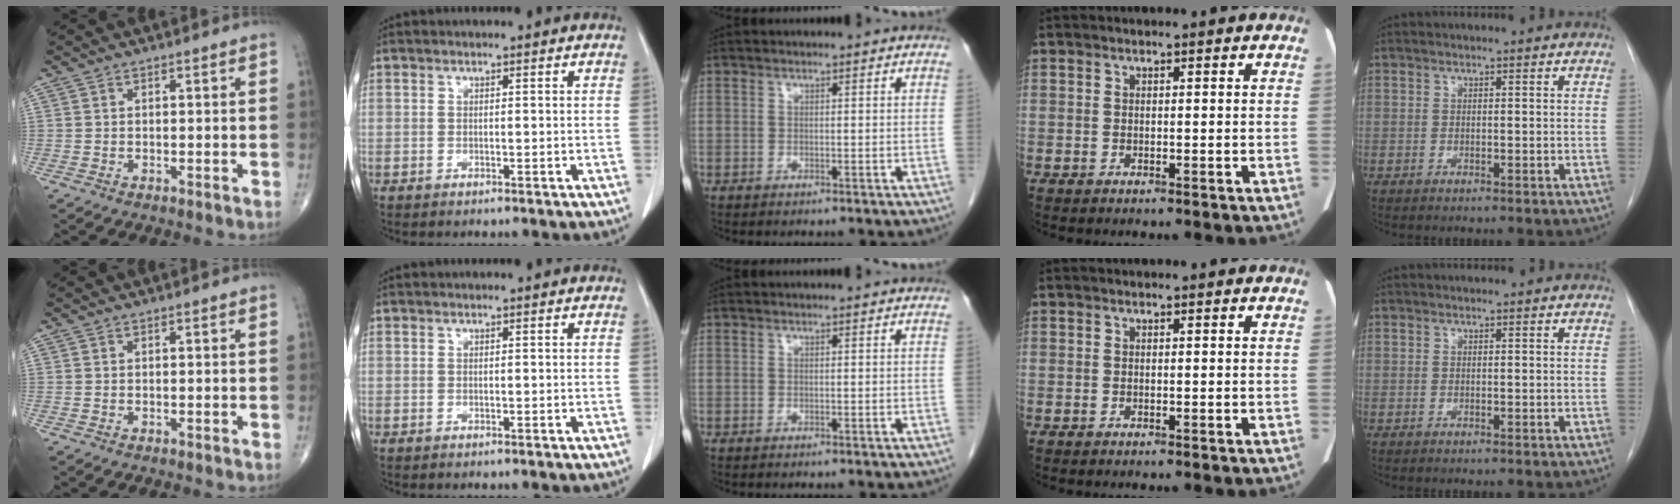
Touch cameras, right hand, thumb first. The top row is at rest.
{}